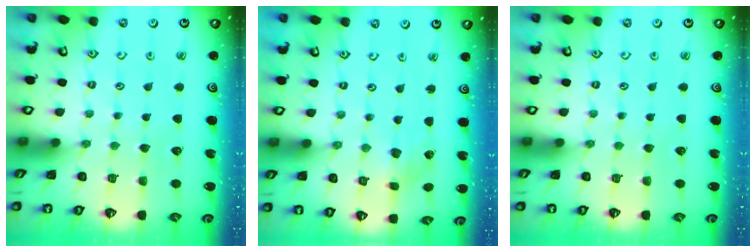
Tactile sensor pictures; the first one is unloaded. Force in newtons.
{"total": 2.3, "press": 2.3, "slide": 0.5}
{"total": 0.0}